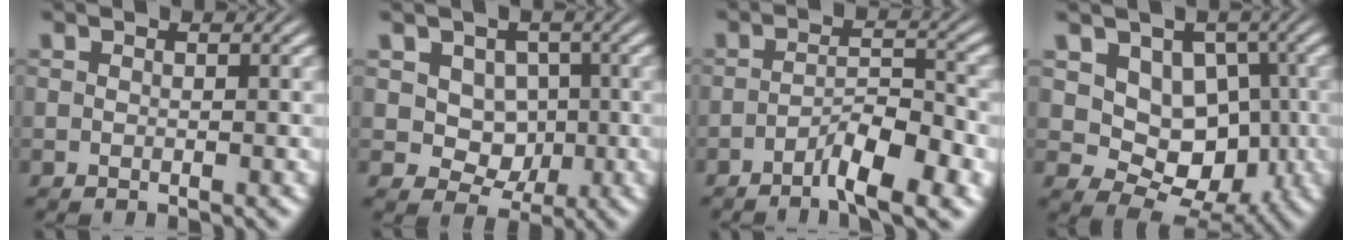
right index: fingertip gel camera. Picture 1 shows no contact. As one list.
[{"total": 5.6, "force": [0.3, 5.0, 2.5], "torque": [-0.035, -0.022, 0.008]}, {"total": 4.7, "force": [-3.1, 0.7, 3.5], "torque": [-0.041, -0.008, -0.049]}, {"total": 9.5, "force": [-0.5, 7.6, 5.6], "torque": [-0.110, -0.045, 0.002]}]